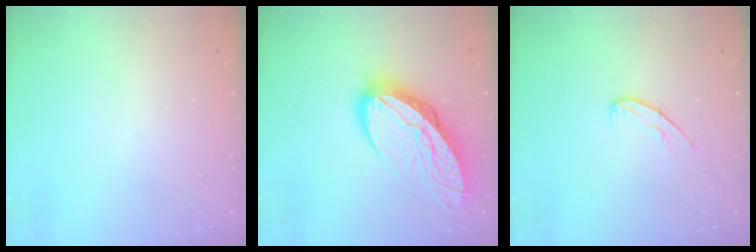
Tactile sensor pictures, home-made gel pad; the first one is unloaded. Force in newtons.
{"total": 14.9, "press": 14.8, "slide": 1.5}
{"total": 5.7, "press": 5.7, "slide": 0.5}